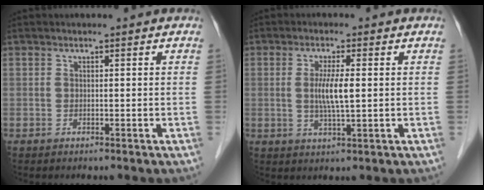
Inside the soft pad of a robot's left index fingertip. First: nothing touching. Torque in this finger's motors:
{"motor_torque": [0.90, 0.42, 0.19, 0.06]}